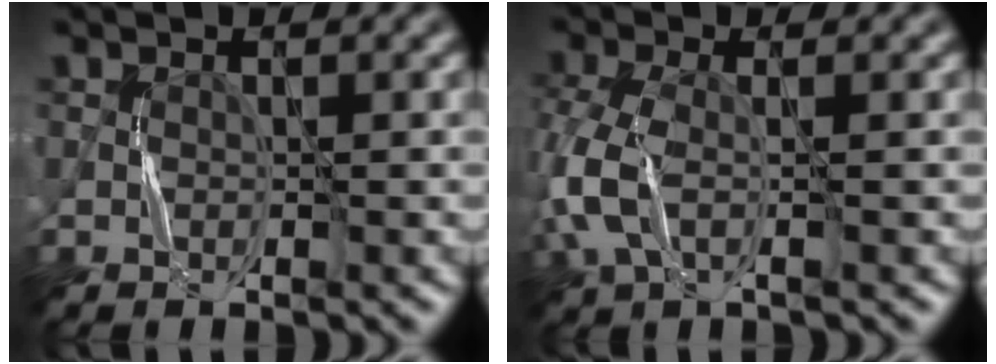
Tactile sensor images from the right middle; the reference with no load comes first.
{"total": 4.6, "force": [-0.7, 2.4, 3.8], "torque": [-0.112, 0.001, -0.020]}